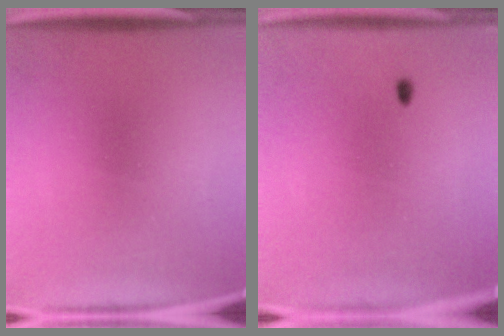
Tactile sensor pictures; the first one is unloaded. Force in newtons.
{"total": 0.7}